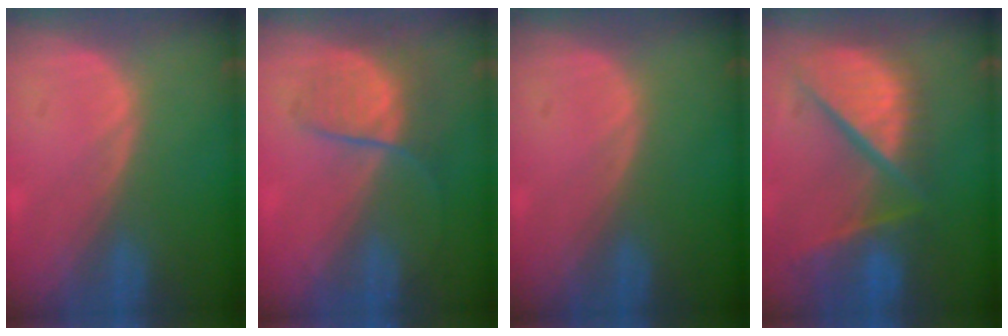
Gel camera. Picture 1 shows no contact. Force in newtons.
{"total": 6.4, "press": 5.9, "slide": 2.3}
{"total": 0.0}
{"total": 12.1, "press": 9.9, "slide": 7.0}